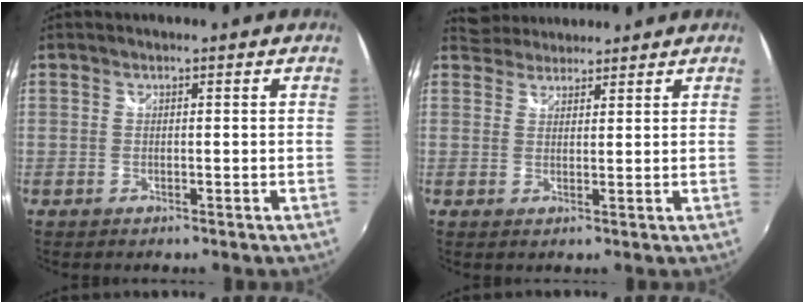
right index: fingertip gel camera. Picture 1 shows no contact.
{"total": 4.5, "force": [4.2, 1.7, 0.0], "torque": [0.001, 0.019, 0.066]}